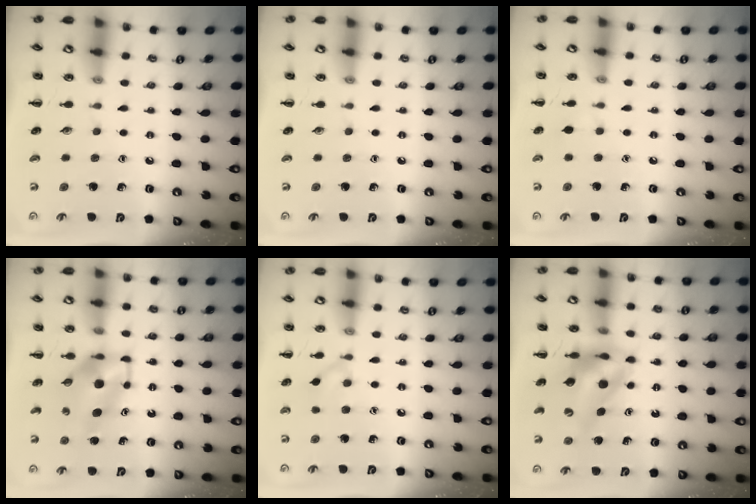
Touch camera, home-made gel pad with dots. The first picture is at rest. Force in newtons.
{"total": 0.0}
{"total": 2.8, "press": 2.6, "slide": 1.1}
{"total": 5.4, "press": 5.3, "slide": 0.9}
{"total": 5.9, "press": 5.6, "slide": 1.9}
{"total": 12.0, "press": 11.4, "slide": 3.7}